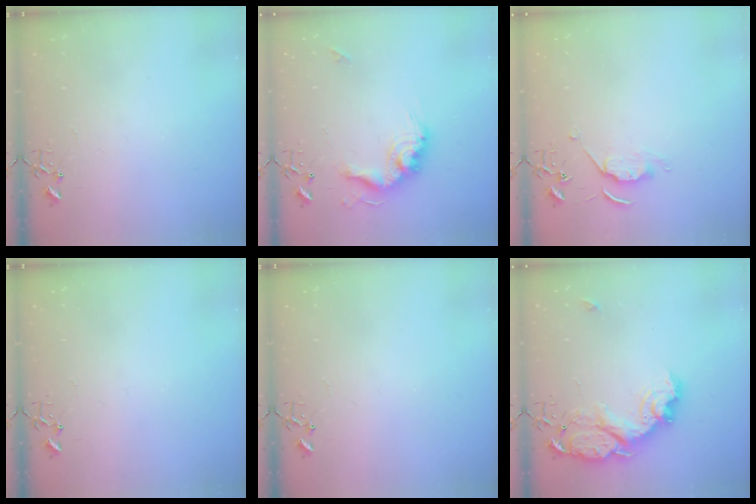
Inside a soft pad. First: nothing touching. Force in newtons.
{"total": 16.8, "press": 16.7, "slide": 1.9}
{"total": 6.0, "press": 6.0, "slide": 0.6}
{"total": 0.0}
{"total": 0.0}
{"total": 18.0, "press": 18.0, "slide": 1.3}